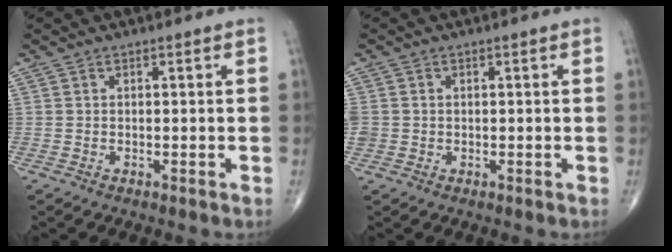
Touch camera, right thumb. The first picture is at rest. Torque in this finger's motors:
{"motor_torque": [0.14, 0.14, 0.42, 0.26, 0.09]}